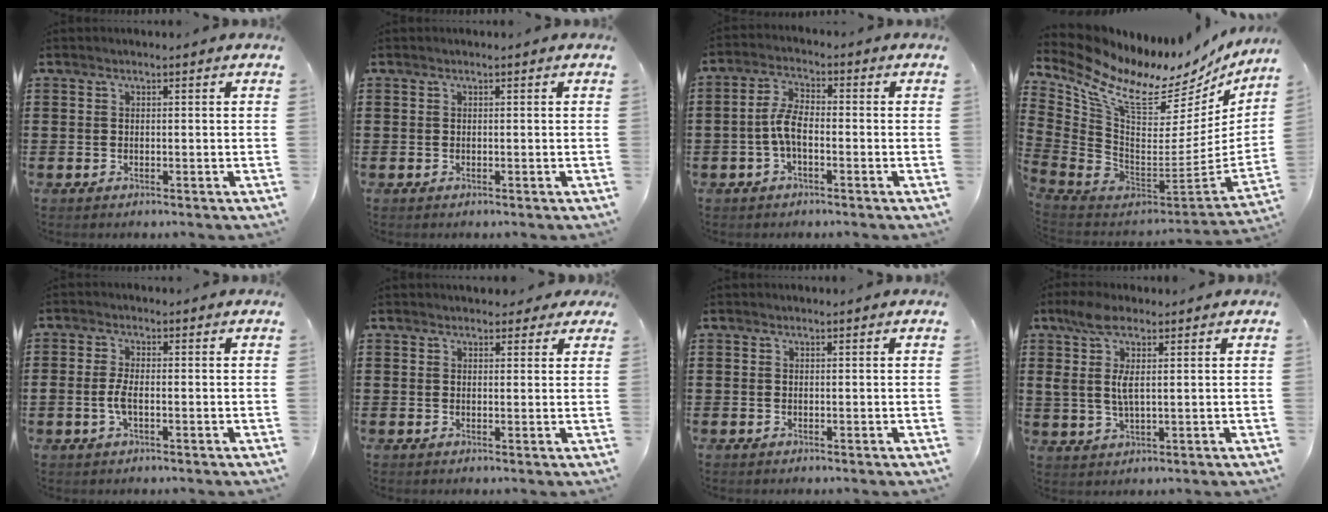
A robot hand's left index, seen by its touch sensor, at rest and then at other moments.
{"total": 0.0}
{"total": 5.4, "force": [-1.4, 2.4, 4.6], "torque": [-0.109, 0.001, -0.033]}
{"total": 11.0, "force": [8.0, 4.2, 6.3], "torque": [-0.147, -0.072, 0.137]}
{"total": 2.8, "force": [-0.7, 1.0, 2.6], "torque": [-0.068, -0.005, -0.019]}
{"total": 2.1, "force": [1.8, 1.0, 0.5], "torque": [0.001, 0.001, 0.030]}
{"total": 0.0}
{"total": 6.4, "force": [2.5, 2.5, 5.4], "torque": [-0.141, -0.002, 0.035]}